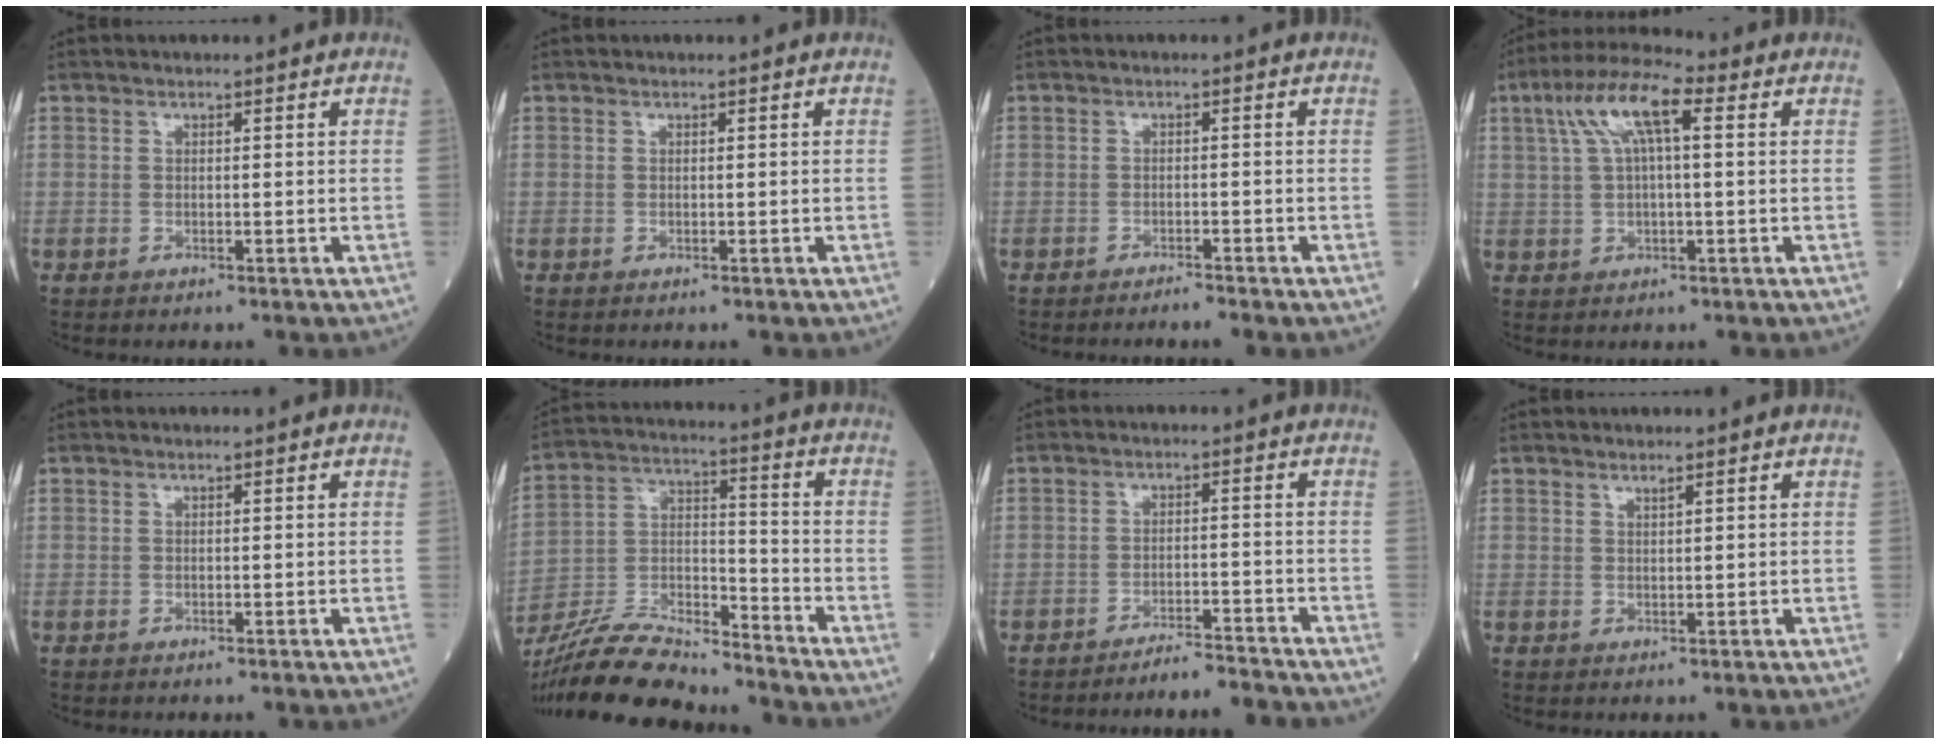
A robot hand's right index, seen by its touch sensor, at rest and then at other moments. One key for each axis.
{"total": 0.0}
{"total": 1.4, "fx": -1.4, "fy": -0.2, "fz": 0.4, "tx": -0.007, "ty": 0.000, "tz": -0.024}
{"total": 8.9, "fx": 3.1, "fy": 2.1, "fz": 8.1, "tx": -0.165, "ty": 0.035, "tz": 0.055}
{"total": 0.0}
{"total": 16.1, "fx": -15.1, "fy": 2.0, "fz": 5.4, "tx": -0.101, "ty": 0.006, "tz": -0.278}
{"total": 4.9, "fx": -4.8, "fy": -0.8, "fz": 0.3, "tx": 0.002, "ty": -0.003, "tz": -0.079}
{"total": 0.7, "fx": 0.6, "fy": -0.1, "fz": 0.3, "tx": -0.008, "ty": -0.004, "tz": 0.012}